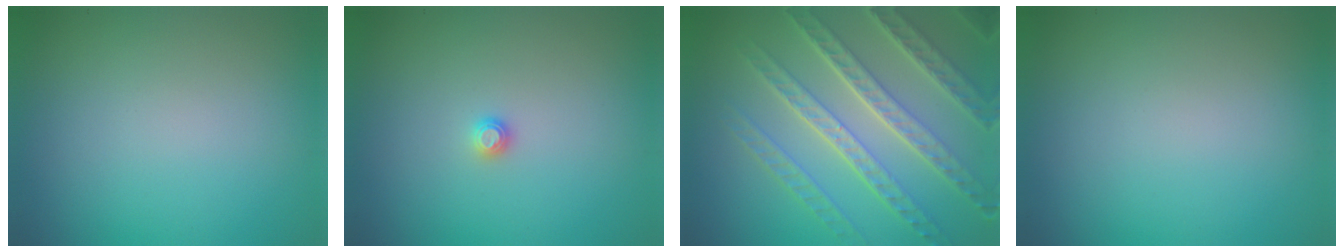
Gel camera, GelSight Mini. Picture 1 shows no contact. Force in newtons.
{"total": 0.8, "press": 0.8, "slide": 0.1}
{"total": 7.9, "press": 5.5, "slide": 5.7}
{"total": 0.0}